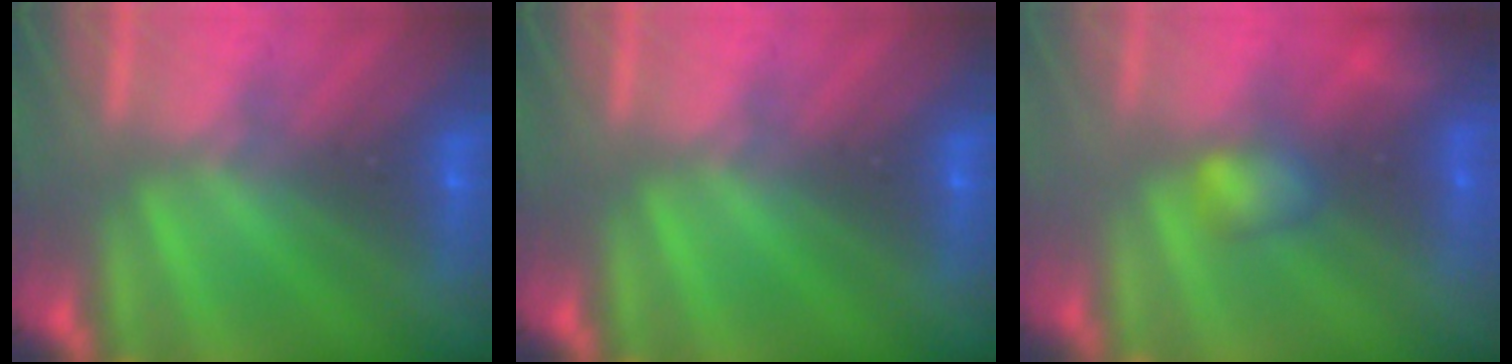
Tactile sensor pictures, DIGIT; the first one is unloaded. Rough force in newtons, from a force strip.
{"total": 0.0}
{"total": 2.9}